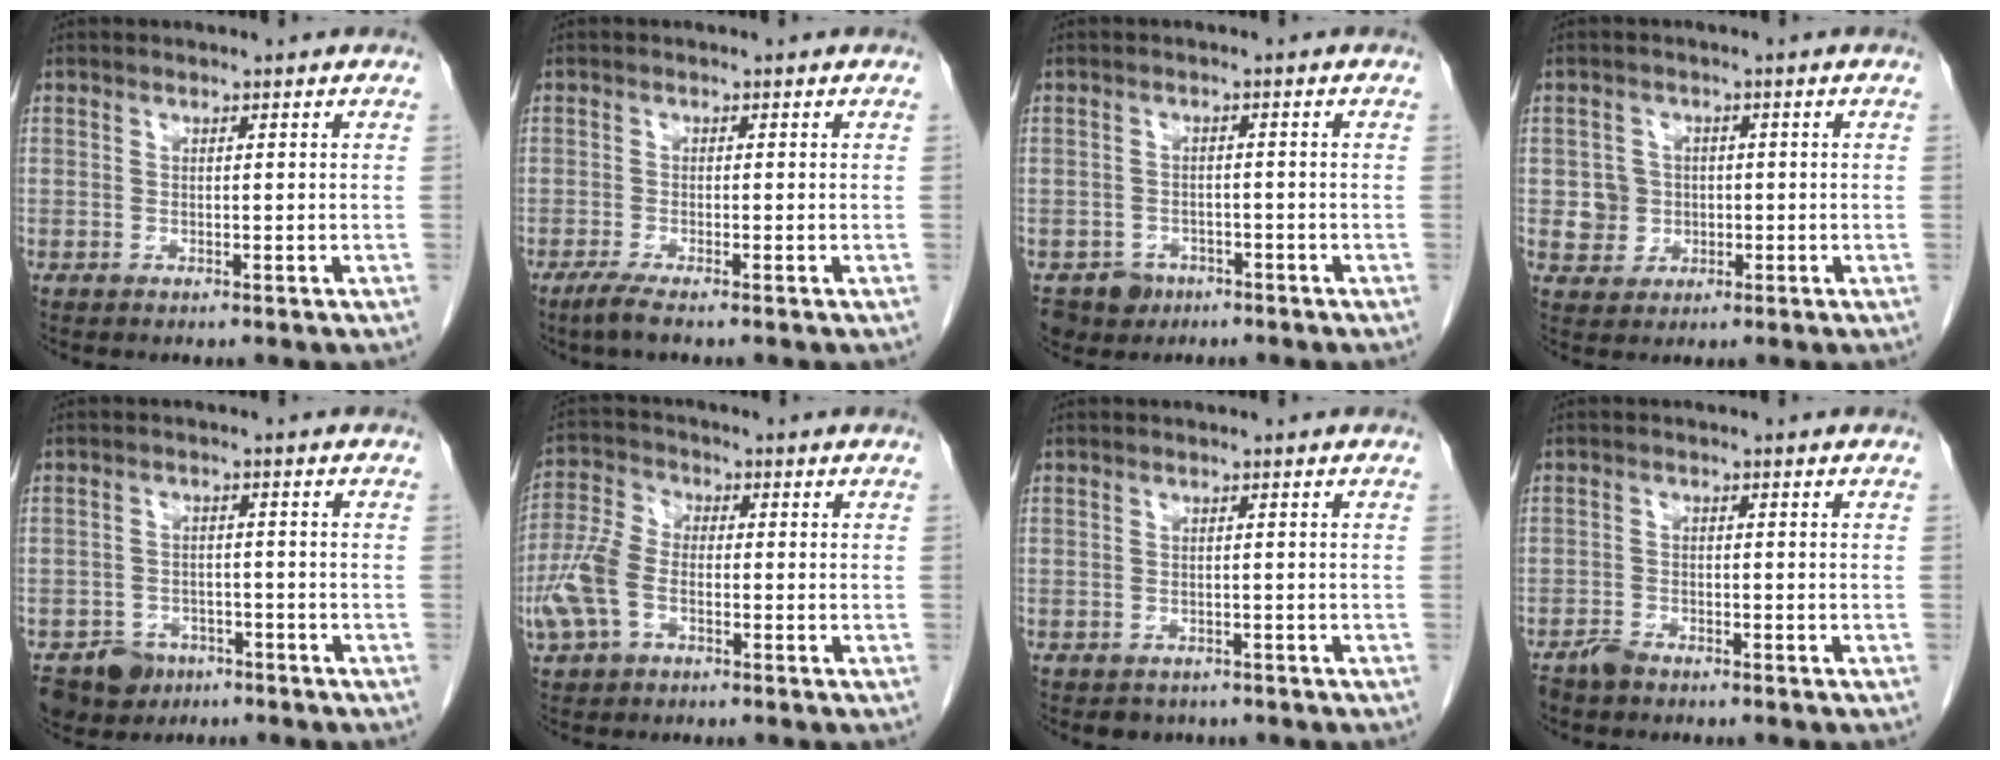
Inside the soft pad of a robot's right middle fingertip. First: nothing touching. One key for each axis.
{"total": 2.3, "fx": -1.7, "fy": -0.1, "fz": 1.6, "tx": -0.041, "ty": -0.008, "tz": -0.037}
{"total": 4.1, "fx": -2.6, "fy": 3.1, "fz": 0.3, "tx": -0.001, "ty": 0.005, "tz": -0.039}
{"total": 3.9, "fx": -0.1, "fy": 3.8, "fz": 0.6, "tx": -0.006, "ty": 0.011, "tz": 0.004}
{"total": 6.1, "fx": -4.2, "fy": 4.3, "fz": 1.3, "tx": -0.021, "ty": 0.004, "tz": -0.064}
{"total": 7.5, "fx": -2.5, "fy": 4.4, "fz": 5.5, "tx": -0.153, "ty": 0.007, "tz": -0.055}
{"total": 2.4, "fx": -1.9, "fy": 1.5, "fz": 0.2, "tx": -0.007, "ty": 0.004, "tz": -0.025}
{"total": 2.1, "fx": -1.9, "fy": 0.7, "fz": 0.7, "tx": -0.019, "ty": -0.002, "tz": -0.033}